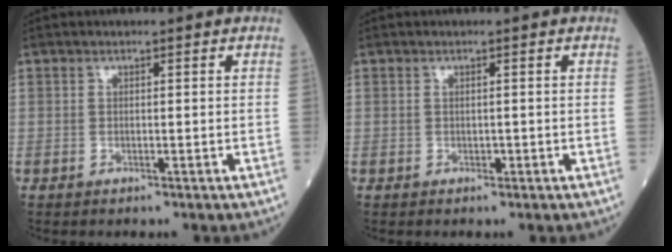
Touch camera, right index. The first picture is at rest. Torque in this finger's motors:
{"motor_torque": [0.12, 0.01, 0.06, 0.02]}